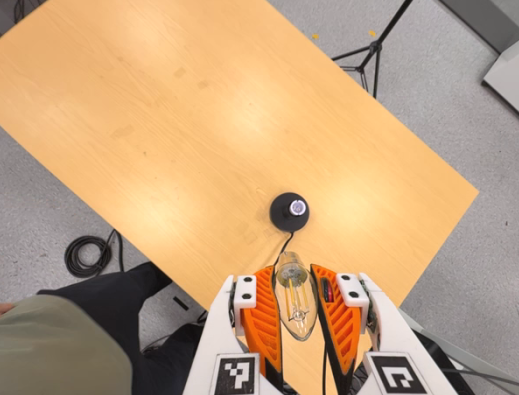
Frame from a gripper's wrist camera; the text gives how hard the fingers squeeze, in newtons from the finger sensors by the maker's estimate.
{"total": 21.8, "left": 23.5, "right": 20.1}